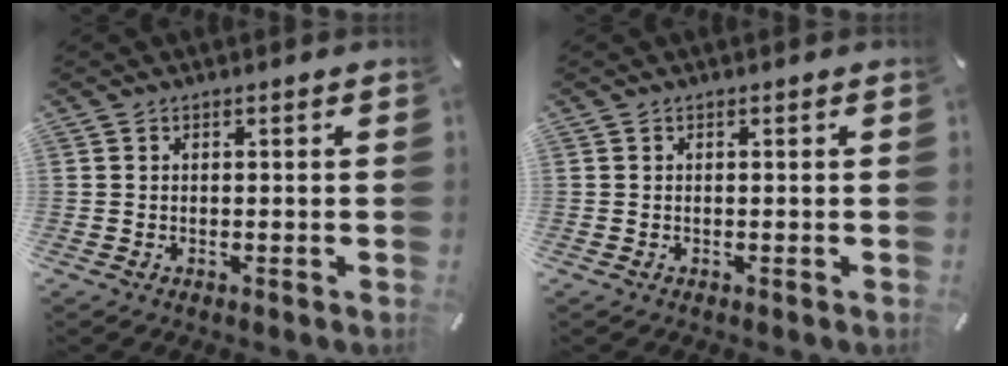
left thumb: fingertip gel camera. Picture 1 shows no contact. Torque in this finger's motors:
{"motor_torque": [-0.01, 0.02, 0.01, 0.01, 0.00]}